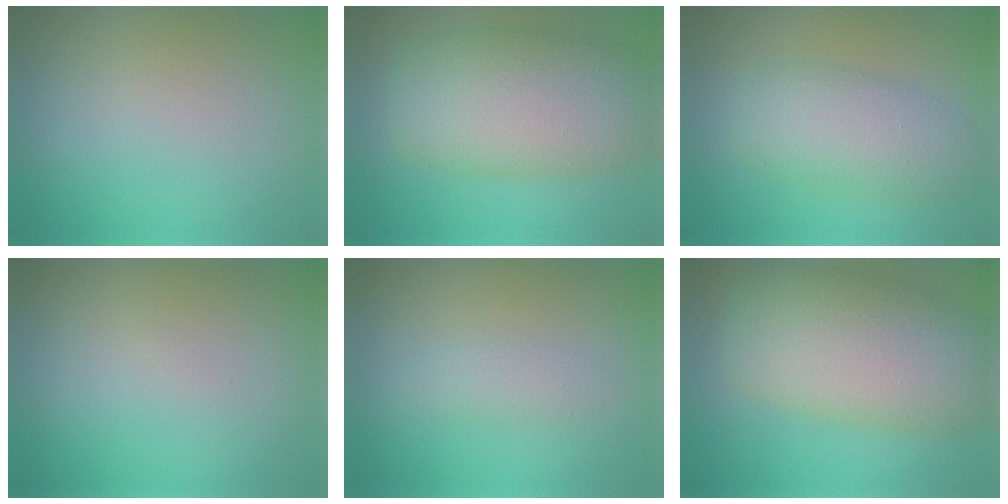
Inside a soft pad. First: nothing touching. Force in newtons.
{"total": 9.5, "press": 9.4, "slide": 0.4}
{"total": 4.4, "press": 4.4, "slide": 0.0}
{"total": 0.0}
{"total": 1.5, "press": 1.5, "slide": 0.1}
{"total": 10.1, "press": 10.1, "slide": 0.9}